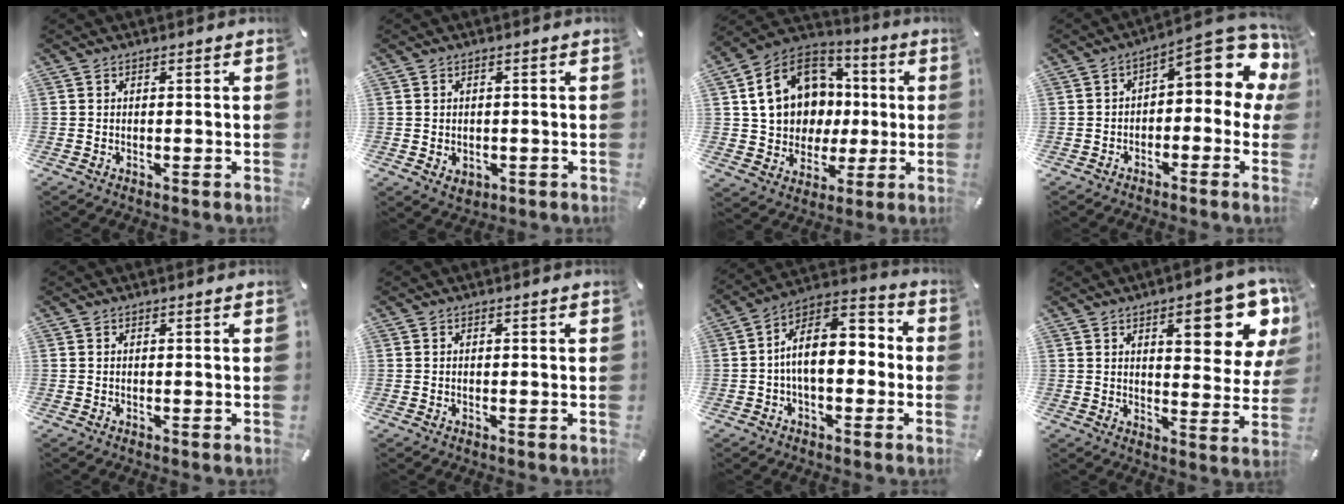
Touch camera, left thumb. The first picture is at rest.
{"total": 2.2, "force": [-0.6, 1.9, 1.0], "torque": [-0.018, 0.004, -0.011]}
{"total": 18.4, "force": [3.0, 15.7, 9.1], "torque": [-0.175, -0.002, 0.071]}
{"total": 11.5, "force": [4.5, 5.2, 9.3], "torque": [-0.114, -0.043, 0.072]}
{"total": 0.0}
{"total": 0.0}
{"total": 11.4, "force": [-1.3, 6.8, 9.1], "torque": [-0.153, 0.007, -0.020]}
{"total": 15.1, "force": [7.6, 5.6, 11.8], "torque": [-0.146, -0.037, 0.117]}